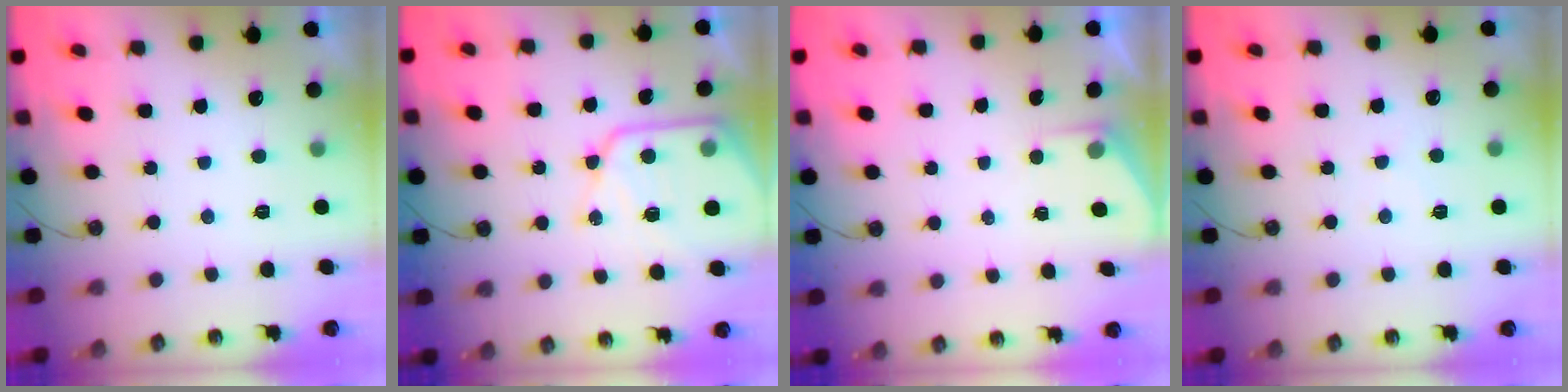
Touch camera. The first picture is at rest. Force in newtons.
{"total": 13.2, "press": 13.2, "slide": 1.3}
{"total": 2.3, "press": 2.3, "slide": 0.3}
{"total": 3.6, "press": 3.5, "slide": 0.6}